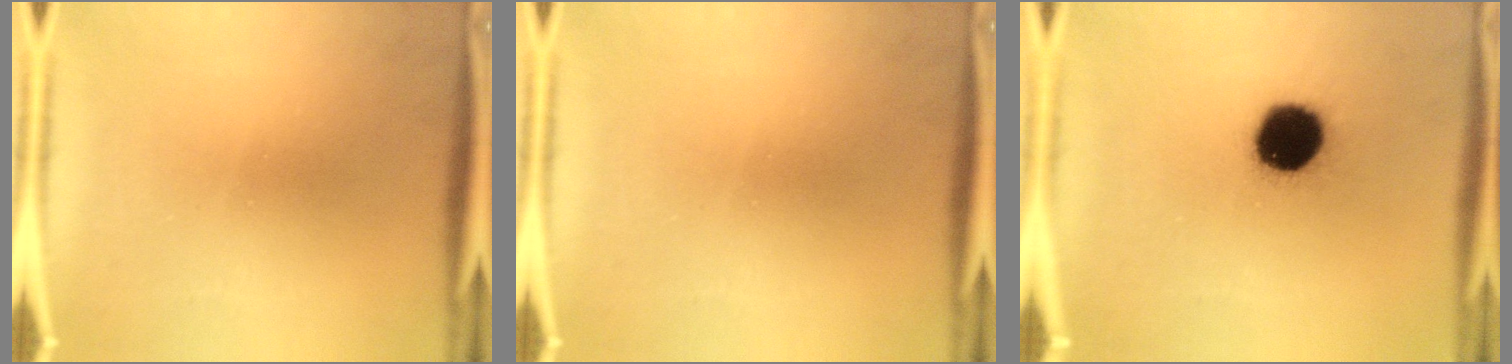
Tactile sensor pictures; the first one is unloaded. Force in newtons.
{"total": 0.0}
{"total": 16.0}